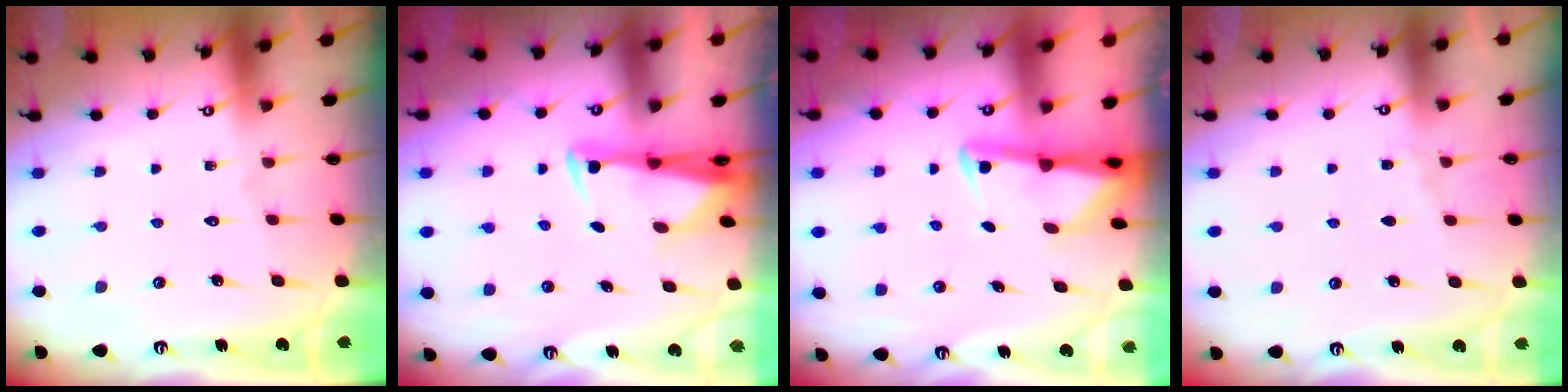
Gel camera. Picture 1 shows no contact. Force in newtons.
{"total": 2.9, "press": 2.8, "slide": 0.9}
{"total": 3.0, "press": 2.9, "slide": 0.7}
{"total": 2.5, "press": 2.4, "slide": 0.4}